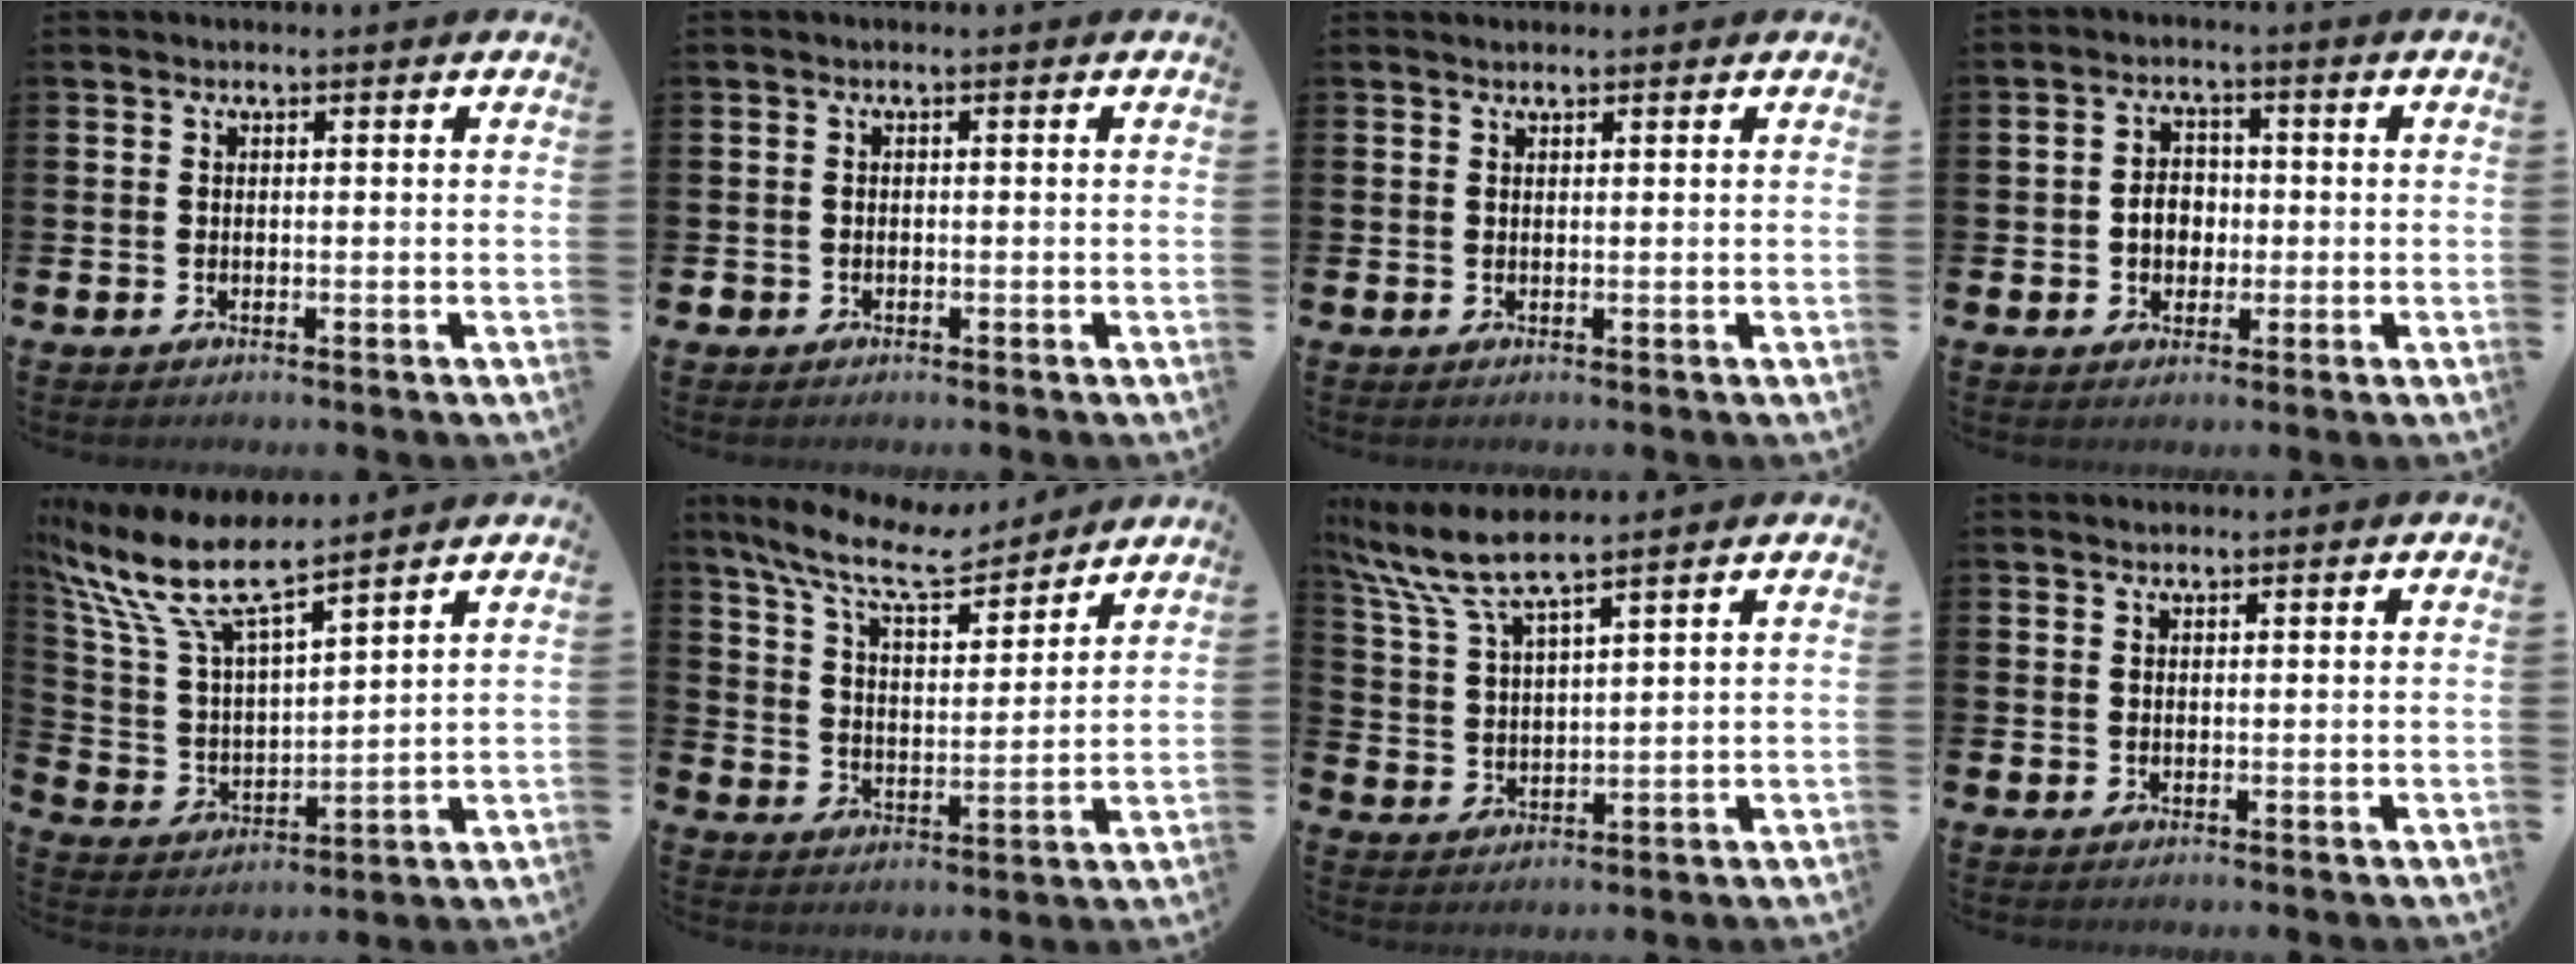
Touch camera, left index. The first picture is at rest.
{"total": 0.9, "force": [-0.5, 0.7, 0.0], "torque": [-0.002, 0.004, -0.014]}
{"total": 0.8, "force": [0.8, 0.2, 0.0], "torque": [0.014, -0.005, 0.011]}
{"total": 3.5, "force": [-0.4, 2.8, 2.1], "torque": [-0.023, 0.000, -0.015]}
{"total": 11.0, "force": [9.2, 2.3, 5.6], "torque": [-0.145, -0.049, 0.161]}
{"total": 10.5, "force": [9.3, 2.5, 4.3], "torque": [-0.114, -0.054, 0.162]}
{"total": 7.7, "force": [6.8, 0.9, 3.4], "torque": [-0.091, -0.027, 0.122]}
{"total": 0.5, "force": [0.5, 0.1, 0.1], "torque": [0.005, -0.002, 0.008]}